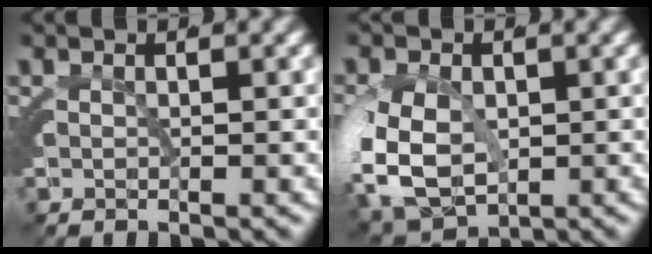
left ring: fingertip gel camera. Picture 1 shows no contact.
{"total": 7.6, "force": [-2.3, 6.5, 3.3], "torque": [-0.105, -0.038, -0.028]}